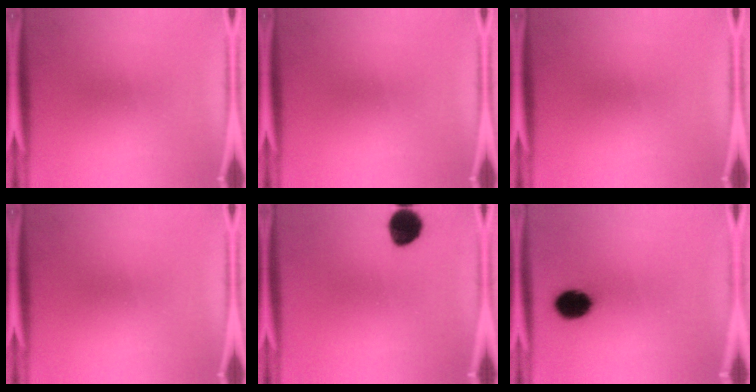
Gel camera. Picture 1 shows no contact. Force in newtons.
{"total": 0.0}
{"total": 0.0}
{"total": 0.0}
{"total": 8.6}
{"total": 7.9}